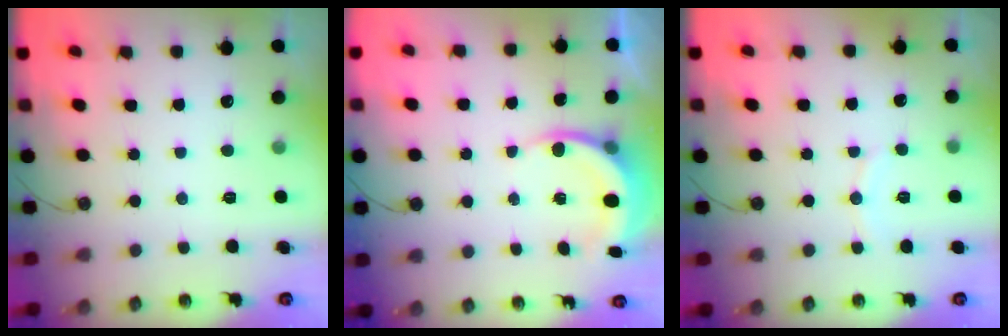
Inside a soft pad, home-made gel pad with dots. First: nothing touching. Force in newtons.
{"total": 5.7, "press": 5.6, "slide": 1.2}
{"total": 4.5, "press": 4.5, "slide": 0.4}